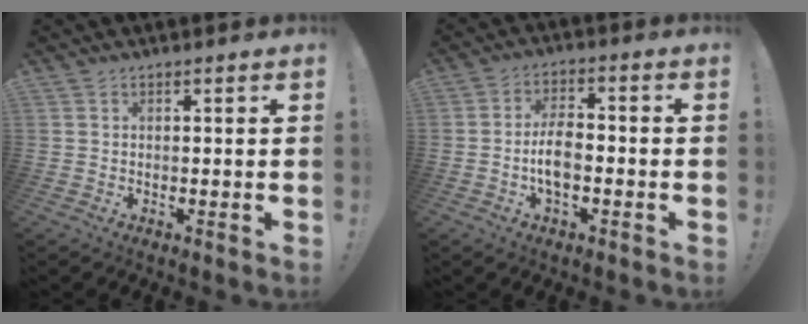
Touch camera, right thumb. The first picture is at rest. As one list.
[{"total": 7.6, "force": [-2.0, 3.8, 6.3], "torque": [-0.115, 0.004, -0.038]}]